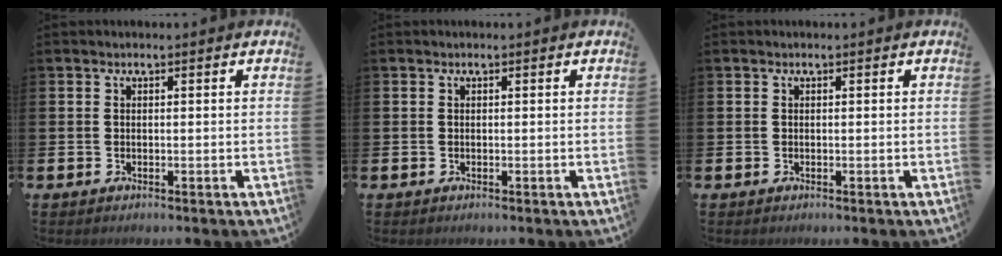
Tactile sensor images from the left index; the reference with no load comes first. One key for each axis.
{"total": 0.0}
{"total": 0.0}